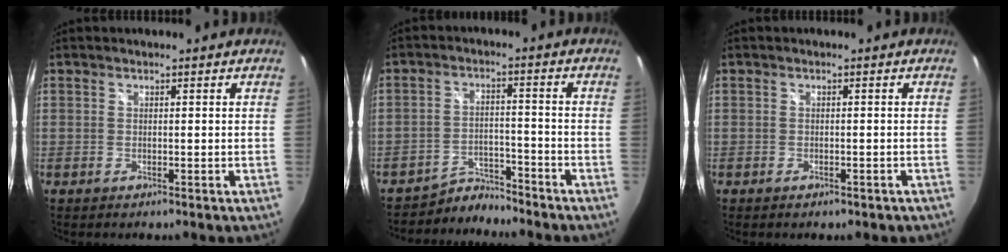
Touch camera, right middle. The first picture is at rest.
{"total": 5.2, "force": [-5.1, 0.5, -0.7], "torque": [0.010, 0.019, -0.086]}
{"total": 2.1, "force": [-1.4, 1.0, 1.1], "torque": [-0.018, -0.005, -0.017]}